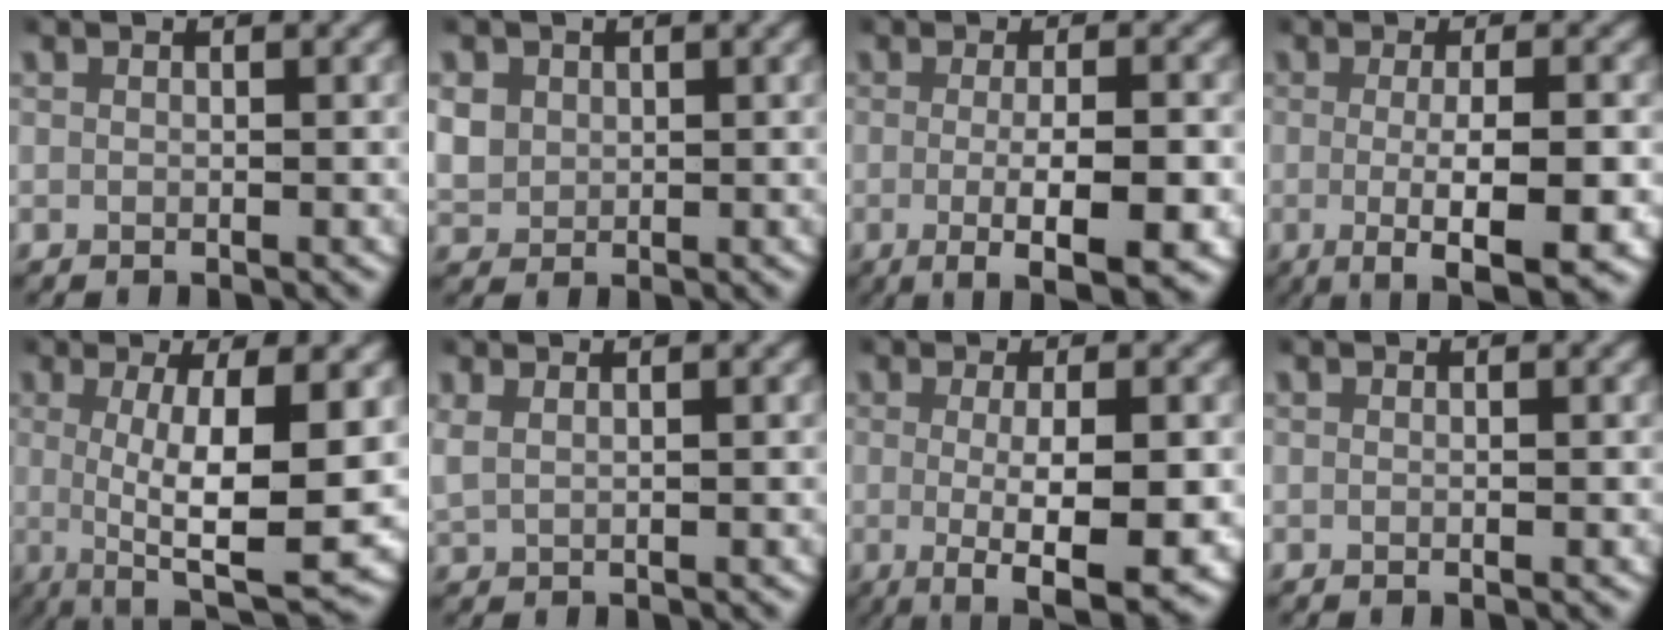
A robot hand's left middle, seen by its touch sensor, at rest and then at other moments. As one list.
[{"total": 3.4, "force": [0.7, 3.0, 1.4], "torque": [-0.049, -0.007, 0.024]}, {"total": 6.3, "force": [-3.0, 1.1, 5.5], "torque": [-0.087, -0.019, -0.035]}, {"total": 6.6, "force": [-2.9, 1.1, 5.9], "torque": [-0.097, -0.022, -0.032]}, {"total": 9.7, "force": [-0.8, 2.7, 9.3], "torque": [-0.148, -0.015, 0.000]}, {"total": 1.9, "force": [1.0, 1.2, 1.2], "torque": [-0.034, 0.002, 0.022]}, {"total": 7.8, "force": [-3.3, 2.2, 6.7], "torque": [-0.110, -0.031, -0.034]}, {"total": 0.0}]